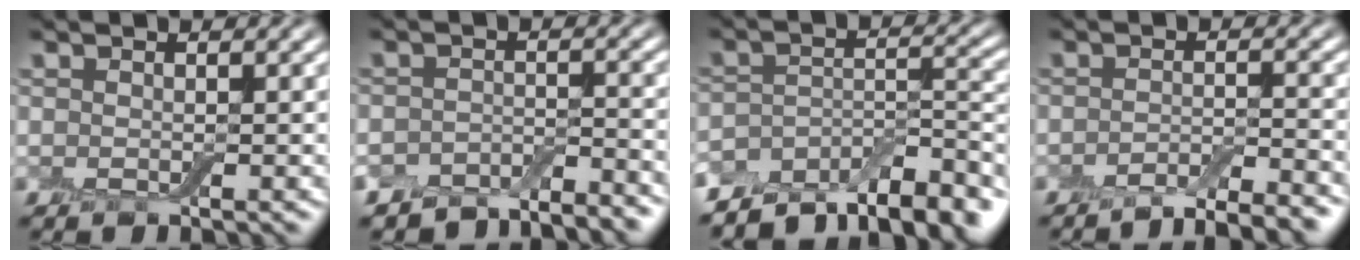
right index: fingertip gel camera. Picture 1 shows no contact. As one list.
[{"total": 4.8, "force": [-4.4, 1.3, 1.1], "torque": [-0.017, -0.008, -0.071]}, {"total": 9.0, "force": [-7.4, 3.2, 4.0], "torque": [-0.051, 0.005, -0.124]}, {"total": 4.6, "force": [-3.7, 0.9, 2.5], "torque": [-0.038, 0.002, -0.060]}]